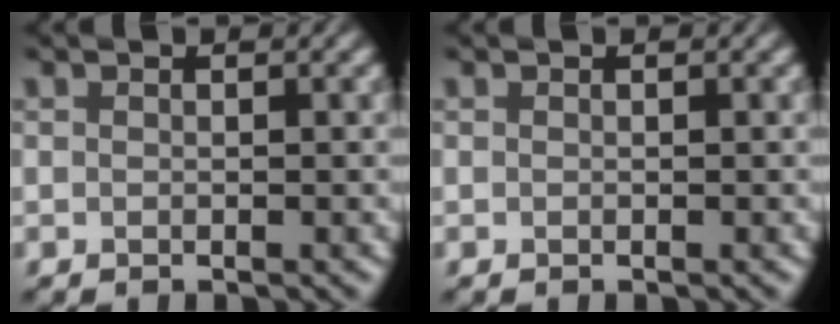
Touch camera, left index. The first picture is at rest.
{"total": 0.0}